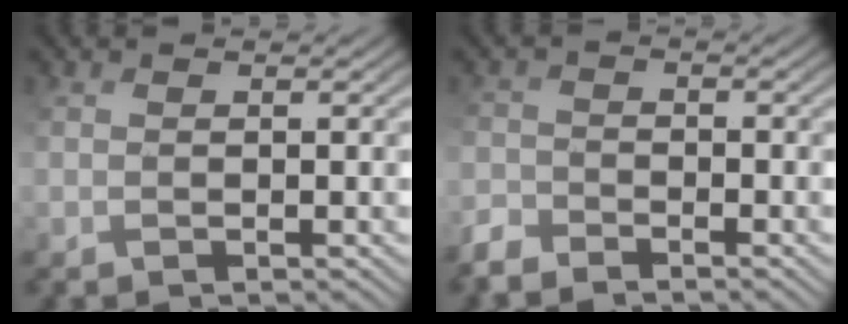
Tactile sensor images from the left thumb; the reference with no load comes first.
{"total": 3.1, "force": [-2.9, 0.9, -0.1], "torque": [-0.002, -0.011, -0.067]}